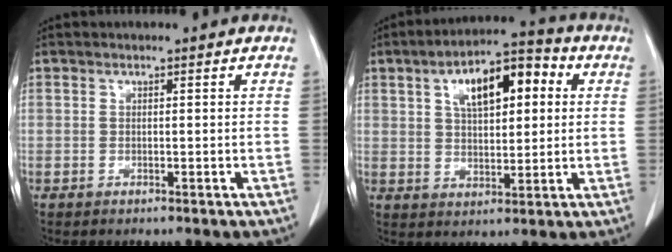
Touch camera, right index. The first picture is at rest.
{"total": 12.0, "force": [3.8, 5.0, 10.3], "torque": [-0.165, 0.032, 0.058]}